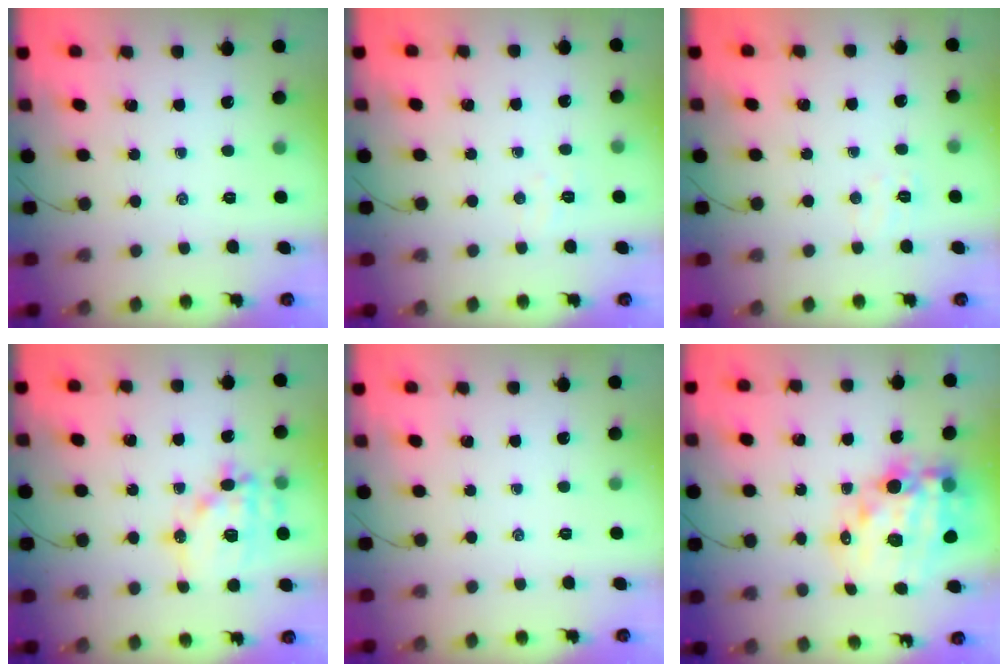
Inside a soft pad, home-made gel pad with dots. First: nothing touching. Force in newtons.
{"total": 4.0, "press": 3.9, "slide": 0.9}
{"total": 4.9, "press": 4.8, "slide": 1.2}
{"total": 15.5, "press": 15.2, "slide": 3.1}
{"total": 0.0}
{"total": 18.3, "press": 17.8, "slide": 4.2}